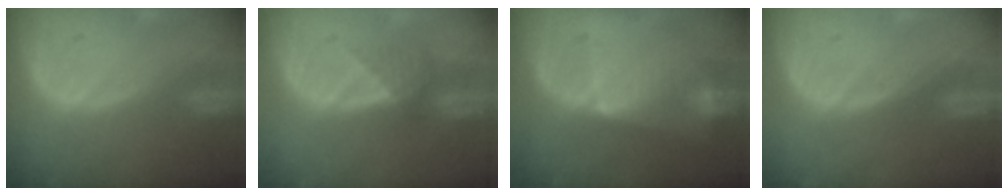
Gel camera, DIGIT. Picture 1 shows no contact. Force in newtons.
{"total": 3.1, "press": 2.8, "slide": 1.4}
{"total": 6.3, "press": 6.3, "slide": 0.9}
{"total": 0.0}